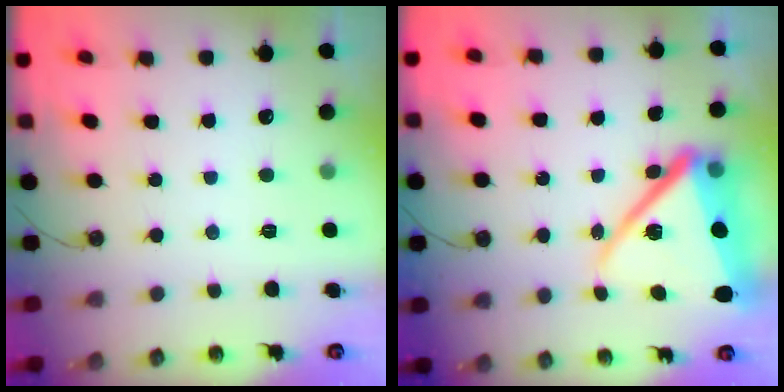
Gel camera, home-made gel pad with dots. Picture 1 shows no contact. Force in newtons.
{"total": 19.2, "press": 19.1, "slide": 1.6}